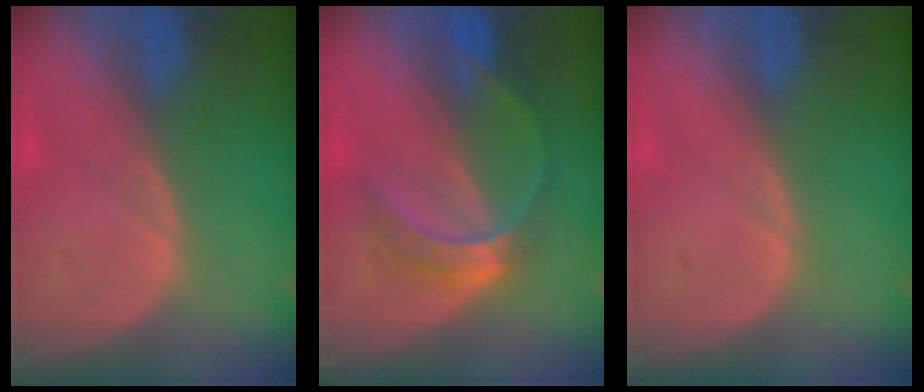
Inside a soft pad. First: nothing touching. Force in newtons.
{"total": 5.2, "press": 5.2, "slide": 0.5}
{"total": 0.0}